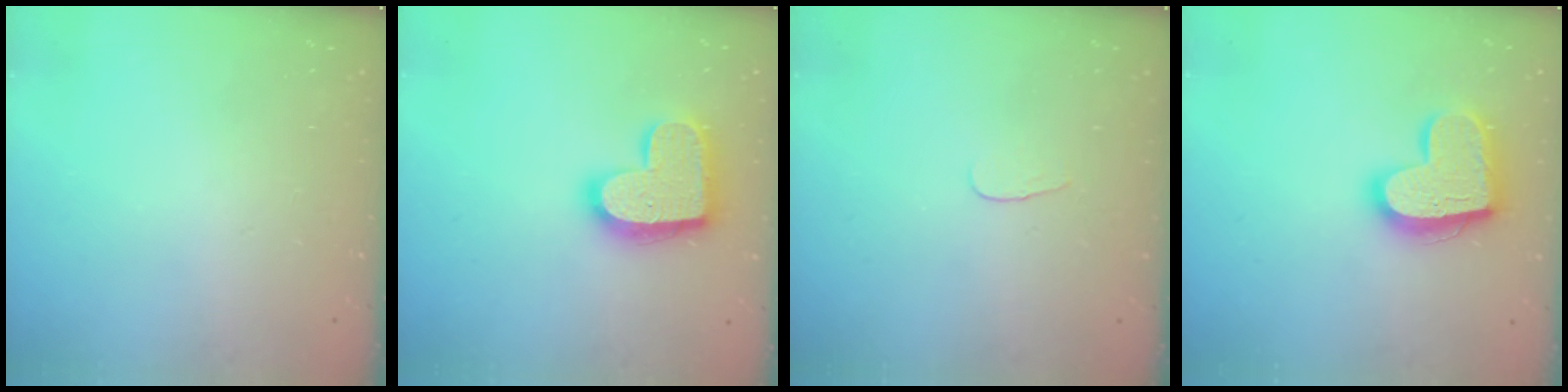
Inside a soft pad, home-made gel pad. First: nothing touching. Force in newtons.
{"total": 17.0, "press": 17.0, "slide": 1.1}
{"total": 2.8, "press": 2.8, "slide": 0.3}
{"total": 17.4, "press": 17.3, "slide": 1.4}